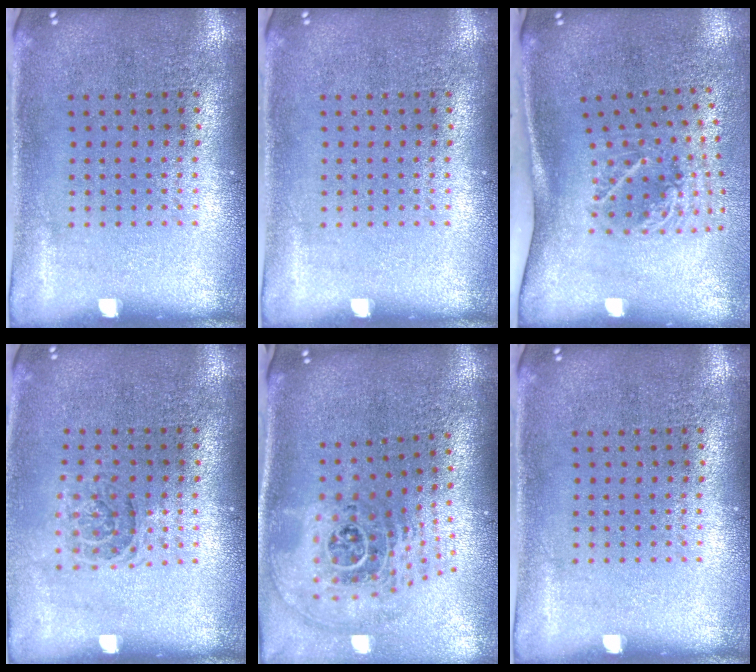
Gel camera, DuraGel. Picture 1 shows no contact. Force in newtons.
{"total": 0.0}
{"total": 2.1, "press": 1.3, "slide": 1.6}
{"total": 1.1, "press": 1.0, "slide": 0.5}
{"total": 2.8, "press": 1.8, "slide": 2.1}
{"total": 0.0}